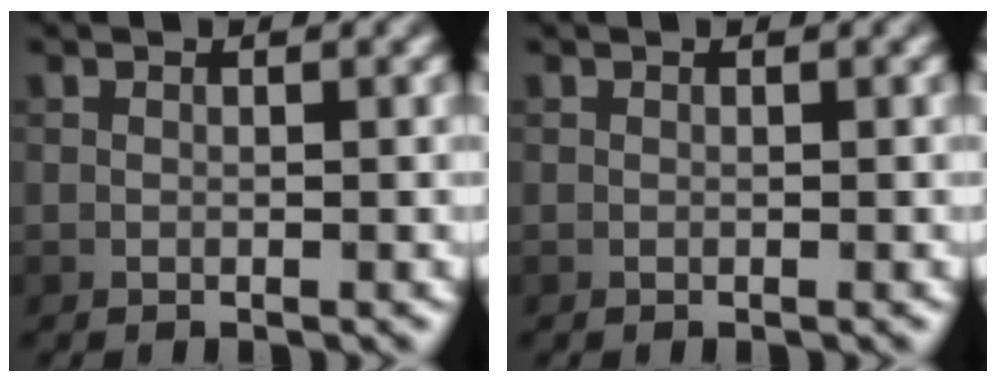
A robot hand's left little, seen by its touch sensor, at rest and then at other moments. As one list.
[{"total": 0.0}]